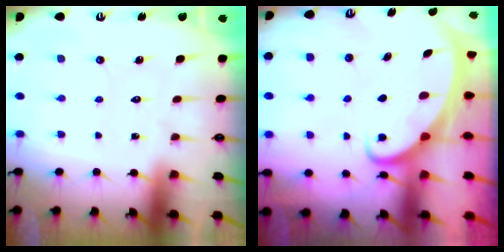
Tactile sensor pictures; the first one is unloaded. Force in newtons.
{"total": 2.3, "press": 2.3, "slide": 0.3}